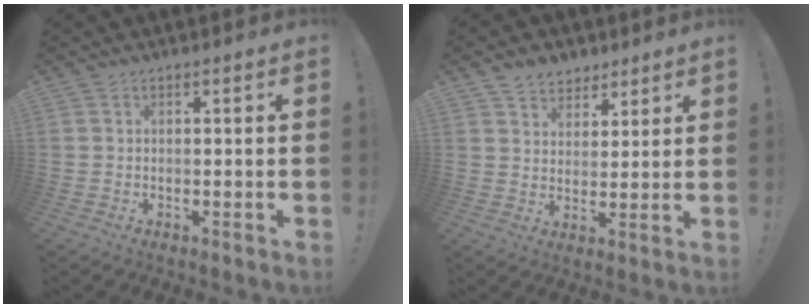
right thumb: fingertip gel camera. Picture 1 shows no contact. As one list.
[{"total": 6.9, "force": [4.9, 4.7, 0.8], "torque": [-0.016, -0.032, 0.097]}]